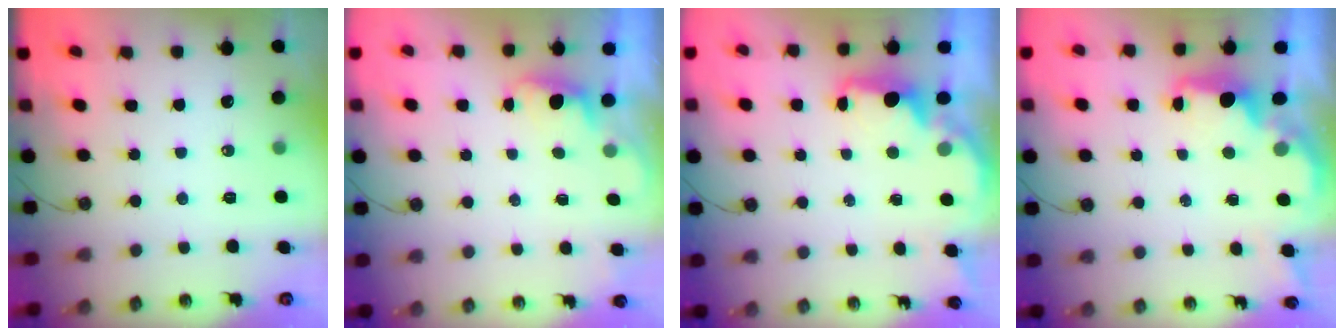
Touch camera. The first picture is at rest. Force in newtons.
{"total": 0.7, "press": 0.1, "slide": 0.7}
{"total": 2.3, "press": 2.1, "slide": 0.8}
{"total": 2.2, "press": 2.1, "slide": 0.8}